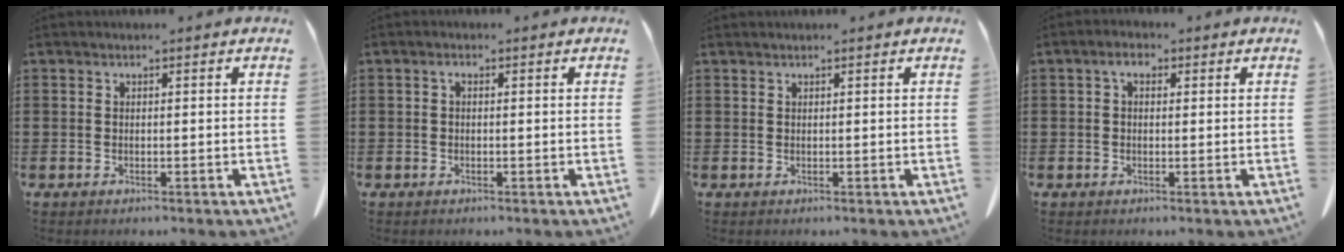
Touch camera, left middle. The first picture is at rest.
{"total": 0.9, "force": [-0.2, 0.4, 0.8], "torque": [-0.018, 0.000, -0.003]}
{"total": 0.0}
{"total": 2.2, "force": [0.6, 1.3, 1.7], "torque": [-0.037, 0.007, 0.010]}